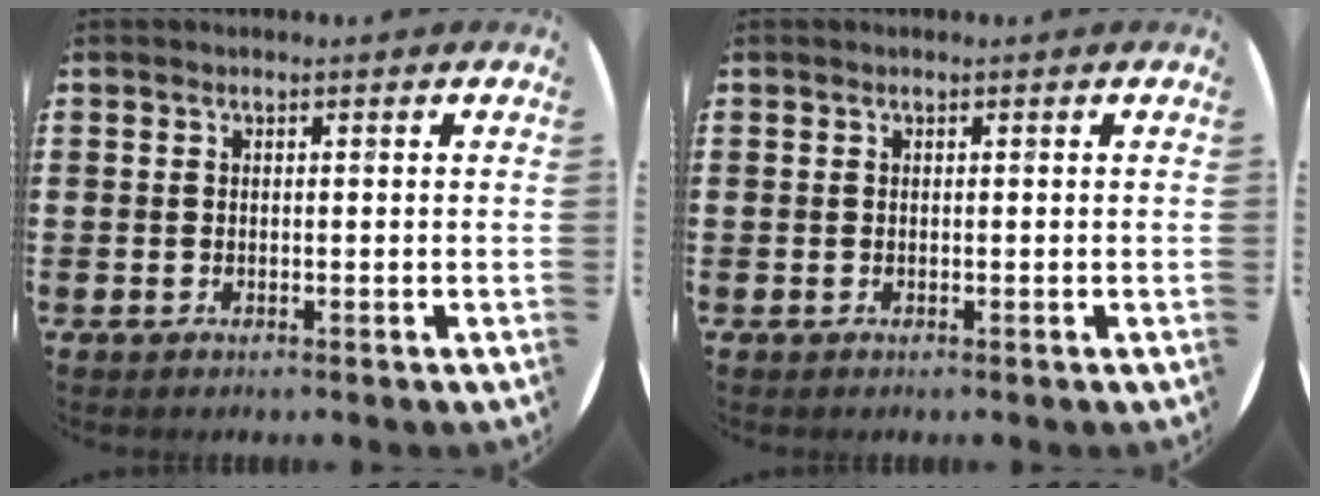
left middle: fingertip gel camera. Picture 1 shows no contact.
{"total": 0.0}